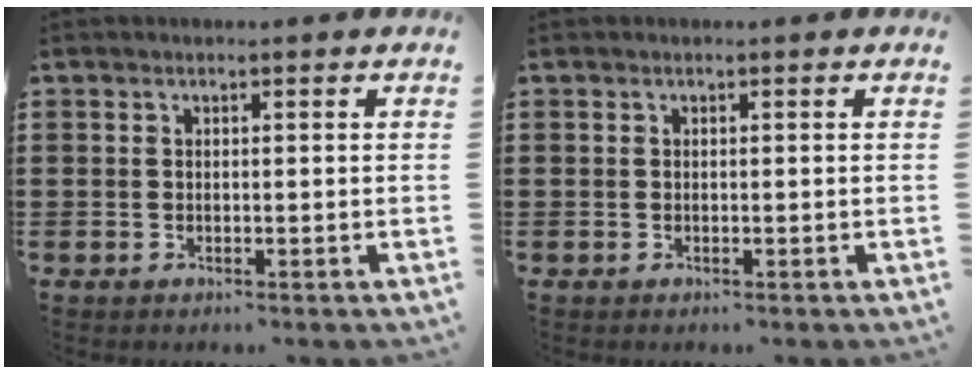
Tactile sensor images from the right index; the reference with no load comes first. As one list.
[{"total": 0.0}]